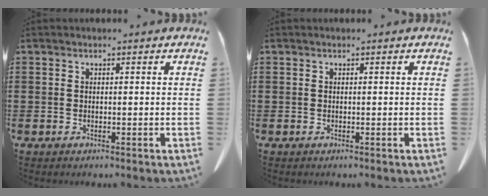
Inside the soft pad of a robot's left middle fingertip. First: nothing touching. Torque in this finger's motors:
{"motor_torque": [-0.01, 0.02, 0.00, 0.00]}